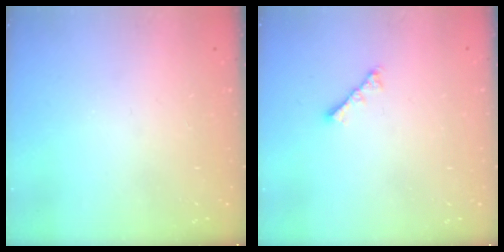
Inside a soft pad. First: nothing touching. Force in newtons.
{"total": 2.9, "press": 2.8, "slide": 0.5}